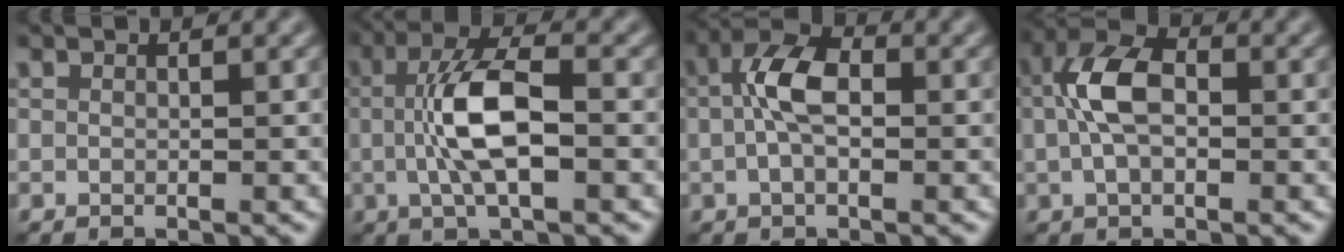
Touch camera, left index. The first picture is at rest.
{"total": 6.3, "force": [-0.3, 2.0, 5.9], "torque": [-0.124, 0.009, -0.010]}
{"total": 4.5, "force": [0.0, 2.4, 3.9], "torque": [-0.077, 0.013, -0.008]}
{"total": 5.3, "force": [0.0, 3.0, 4.4], "torque": [-0.093, 0.013, -0.007]}